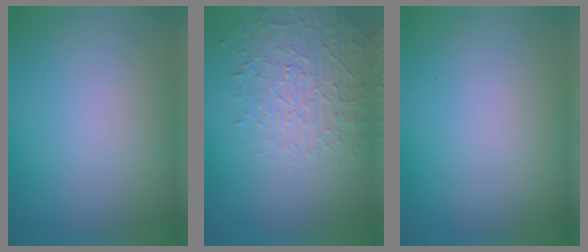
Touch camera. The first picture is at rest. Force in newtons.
{"total": 4.5, "press": 3.3, "slide": 3.1}
{"total": 0.0}